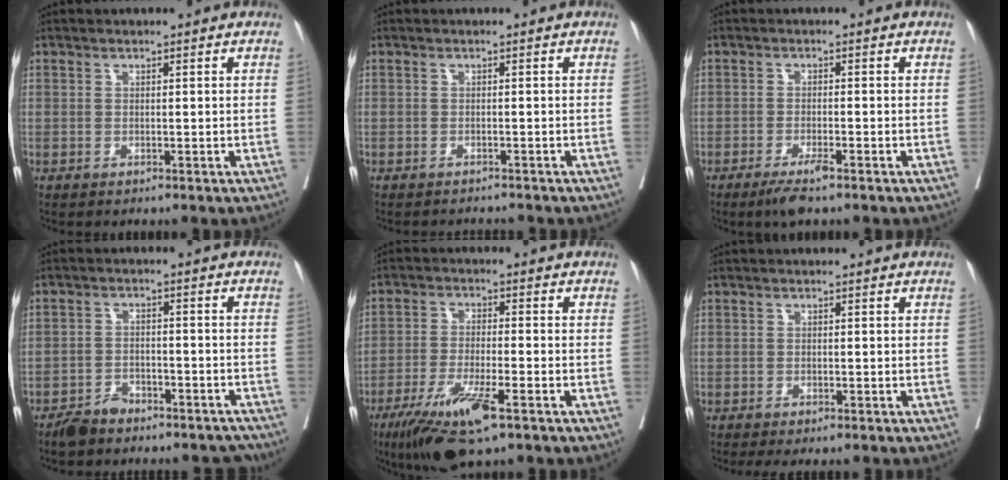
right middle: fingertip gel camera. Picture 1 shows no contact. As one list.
[{"total": 3.4, "force": [-3.4, 0.6, 0.4], "torque": [0.000, -0.007, -0.045]}, {"total": 3.5, "force": [-2.4, 0.4, 2.6], "torque": [-0.050, -0.007, -0.041]}, {"total": 6.8, "force": [-6.0, 2.9, 1.4], "torque": [-0.014, 0.006, -0.090]}, {"total": 10.6, "force": [-6.3, 1.5, 8.4], "torque": [-0.161, -0.027, -0.106]}, {"total": 3.7, "force": [-3.2, 1.3, 1.5], "torque": [-0.012, -0.007, -0.045]}]